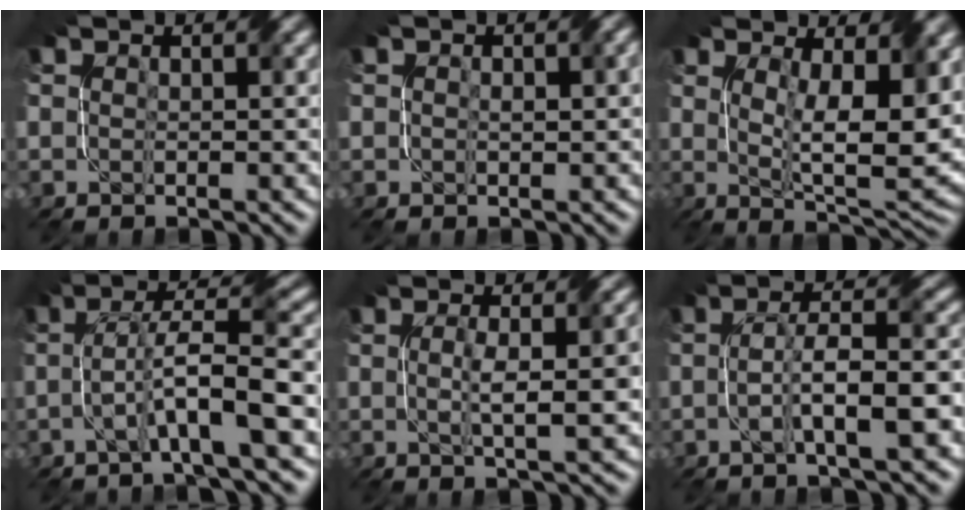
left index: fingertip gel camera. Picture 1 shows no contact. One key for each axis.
{"total": 1.5, "fx": 0.2, "fy": 0.8, "fz": 1.2, "tx": -0.016, "ty": 0.002, "tz": 0.006}
{"total": 9.8, "fx": 1.9, "fy": 3.4, "fz": 9.1, "tx": -0.146, "ty": -0.013, "tz": 0.036}
{"total": 7.3, "fx": -1.7, "fy": 0.8, "fz": 7.0, "tx": -0.122, "ty": 0.021, "tz": -0.038}
{"total": 4.8, "fx": -0.1, "fy": 1.0, "fz": 4.7, "tx": -0.067, "ty": 0.006, "tz": -0.003}
{"total": 6.8, "fx": -2.0, "fy": 1.3, "fz": 6.3, "tx": -0.104, "ty": 0.014, "tz": -0.034}